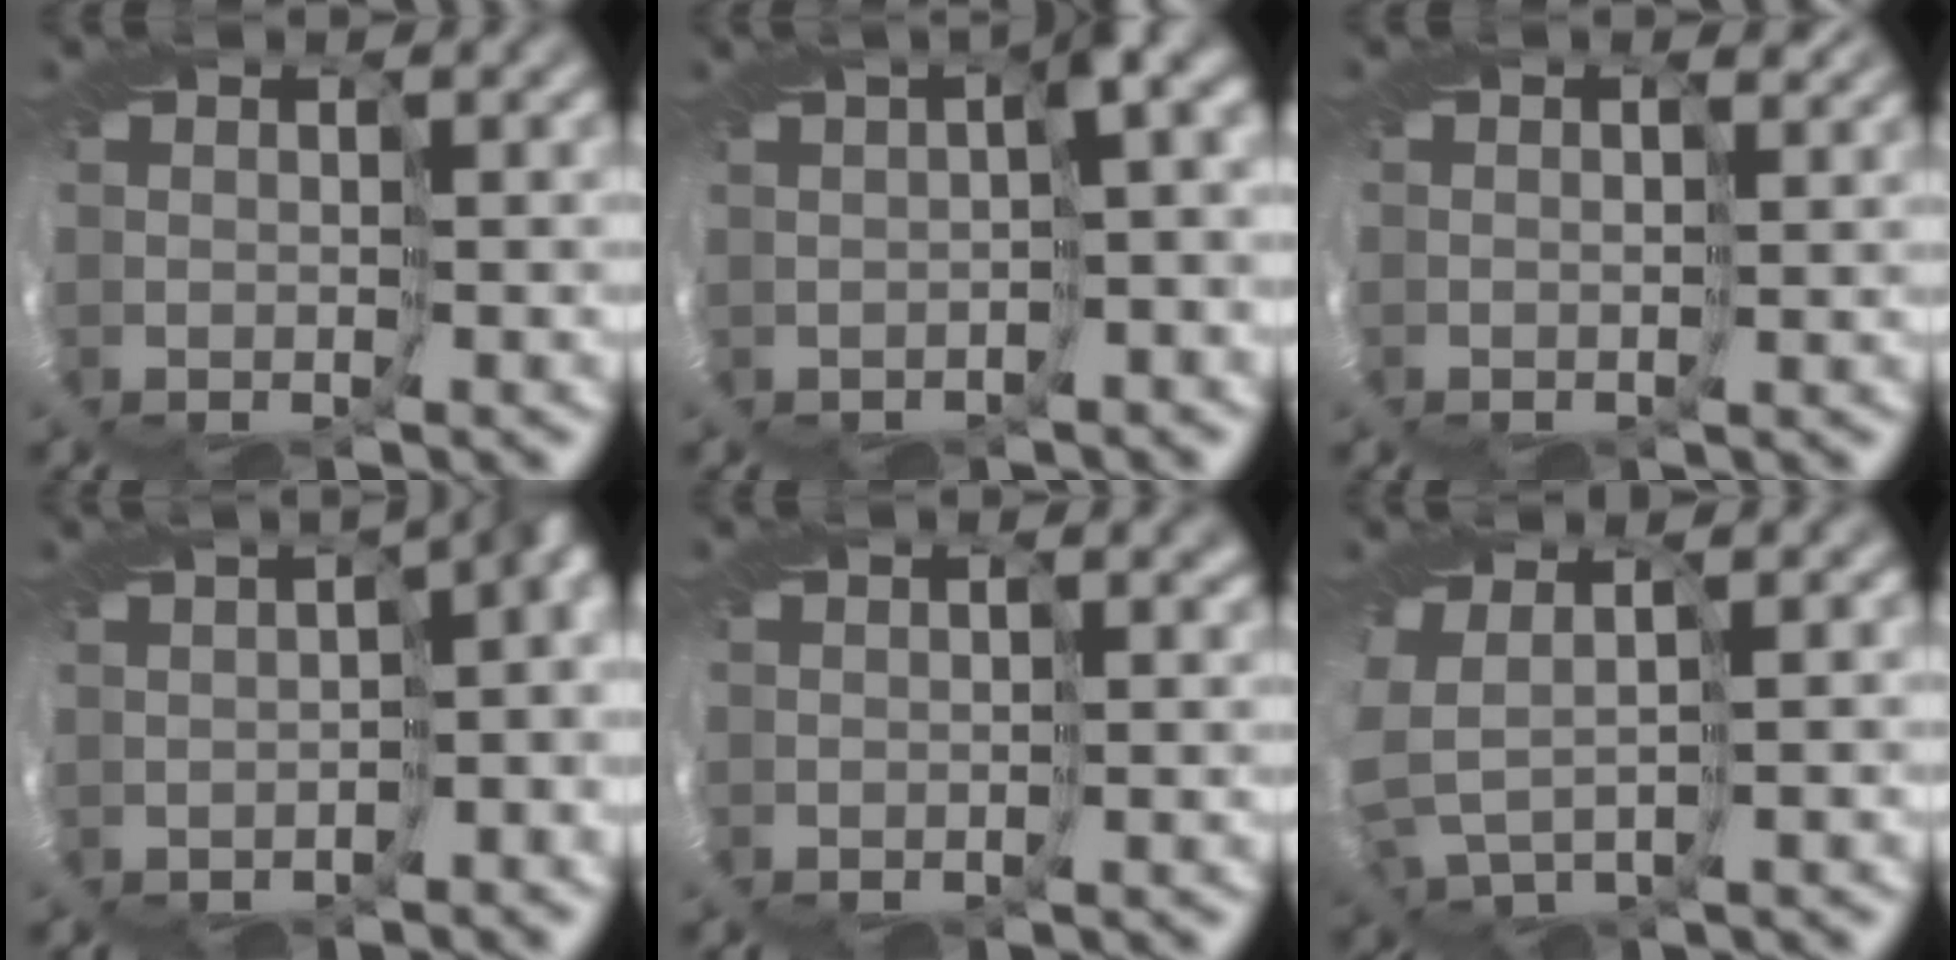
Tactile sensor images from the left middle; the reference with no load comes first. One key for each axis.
{"total": 5.1, "fx": 0.4, "fy": 1.7, "fz": 4.8, "tx": -0.074, "ty": 0.004, "tz": 0.008}
{"total": 1.8, "fx": 1.3, "fy": 0.9, "fz": 0.9, "tx": -0.016, "ty": 0.009, "tz": 0.015}
{"total": 10.0, "fx": -0.1, "fy": 5.4, "fz": 8.5, "tx": -0.072, "ty": 0.004, "tz": 0.004}
{"total": 1.1, "fx": 0.4, "fy": 0.7, "fz": 0.7, "tx": -0.009, "ty": 0.005, "tz": 0.006}
{"total": 3.3, "fx": -0.5, "fy": 2.3, "fz": 2.3, "tx": -0.082, "ty": -0.023, "tz": -0.009}